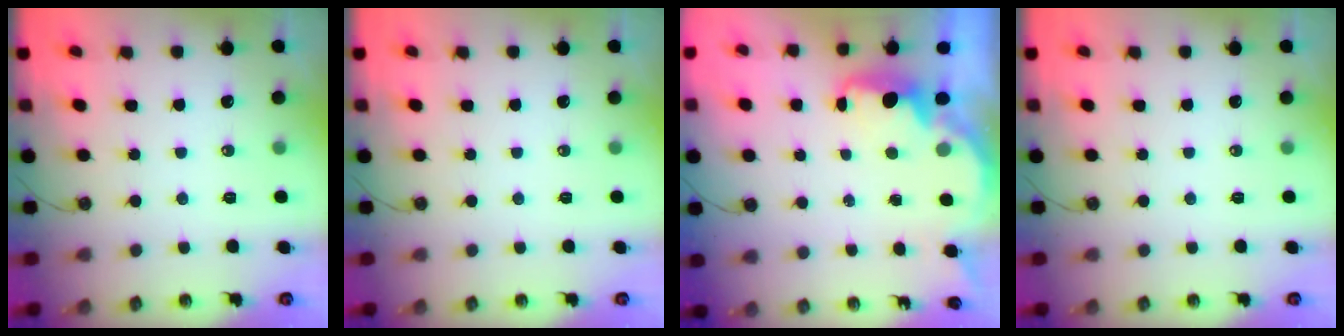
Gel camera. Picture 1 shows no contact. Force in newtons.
{"total": 0.0}
{"total": 2.3, "press": 2.2, "slide": 0.5}
{"total": 0.0}